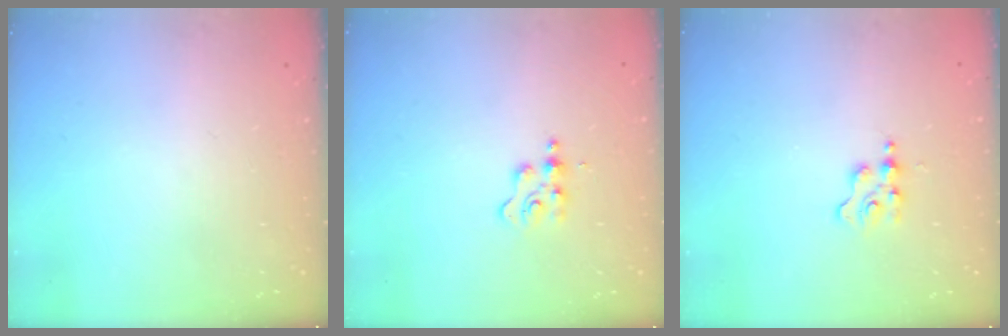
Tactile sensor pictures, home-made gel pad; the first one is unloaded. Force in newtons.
{"total": 3.7, "press": 3.7, "slide": 0.5}
{"total": 2.4, "press": 2.4, "slide": 0.2}